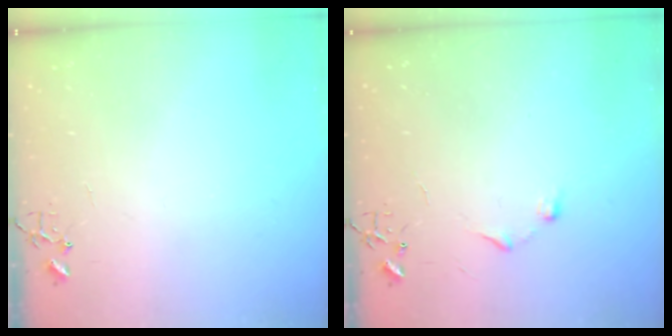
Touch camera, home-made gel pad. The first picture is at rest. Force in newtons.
{"total": 6.7, "press": 6.7, "slide": 0.7}